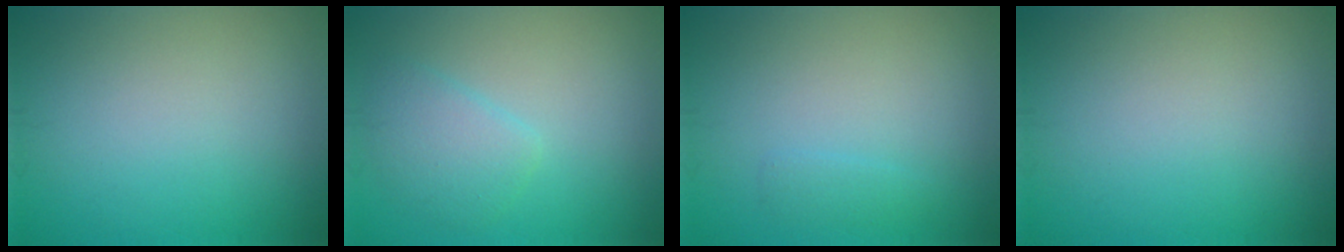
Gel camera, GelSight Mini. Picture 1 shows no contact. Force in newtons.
{"total": 2.7, "press": 2.7, "slide": 0.2}
{"total": 0.8, "press": 0.8, "slide": 0.0}
{"total": 0.0}